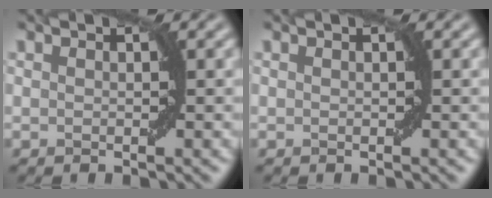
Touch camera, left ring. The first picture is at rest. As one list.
[{"total": 0.0}]